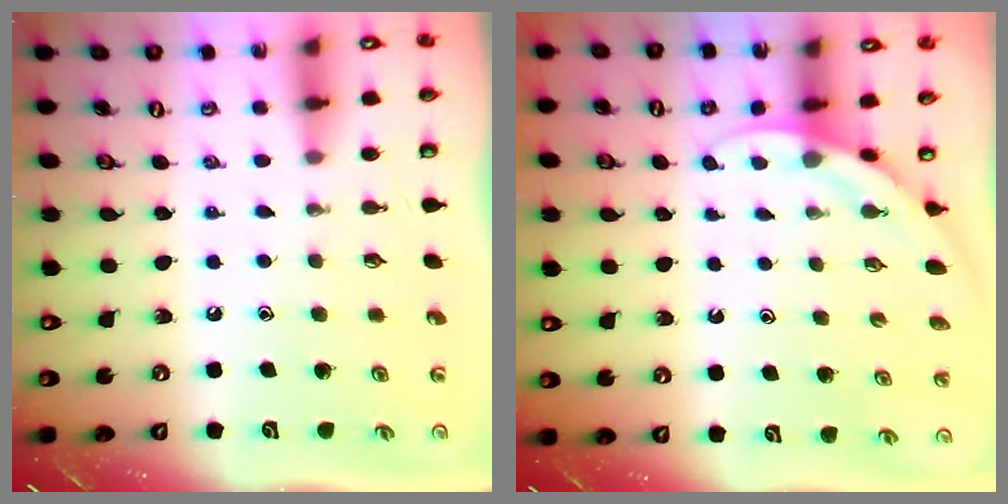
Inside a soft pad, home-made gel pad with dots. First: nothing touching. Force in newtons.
{"total": 4.5, "press": 4.5, "slide": 0.2}